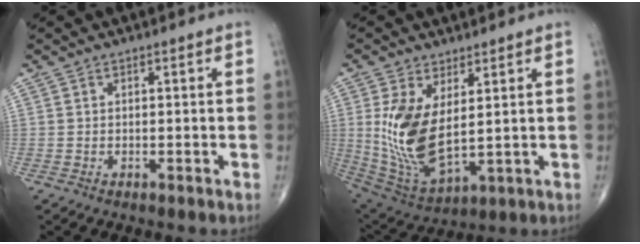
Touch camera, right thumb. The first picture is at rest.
{"total": 14.3, "force": [2.4, 7.1, 12.2], "torque": [-0.241, -0.023, 0.068]}